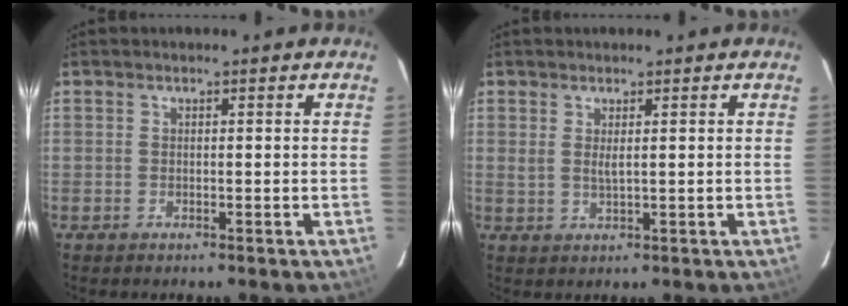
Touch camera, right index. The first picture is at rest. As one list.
[{"total": 1.8, "force": [0.6, 0.2, 1.7], "torque": [-0.031, -0.002, 0.011]}]